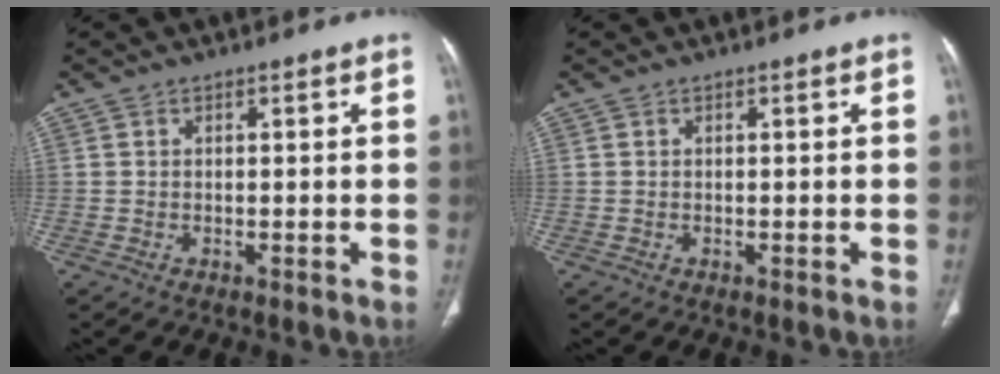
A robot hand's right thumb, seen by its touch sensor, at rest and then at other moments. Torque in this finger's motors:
{"motor_torque": [-0.06, -0.06, 0.19, 0.16, 0.01]}